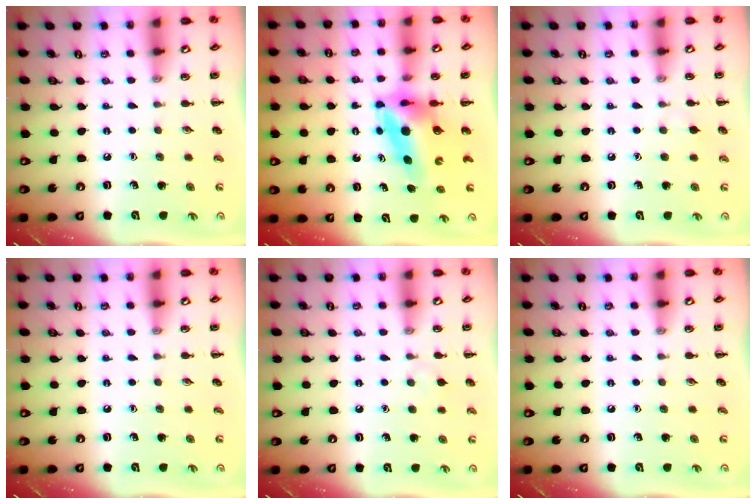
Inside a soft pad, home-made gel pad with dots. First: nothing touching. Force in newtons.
{"total": 7.1, "press": 6.7, "slide": 2.5}
{"total": 3.9, "press": 3.6, "slide": 1.6}
{"total": 0.0}
{"total": 4.4, "press": 4.1, "slide": 1.6}
{"total": 0.0}